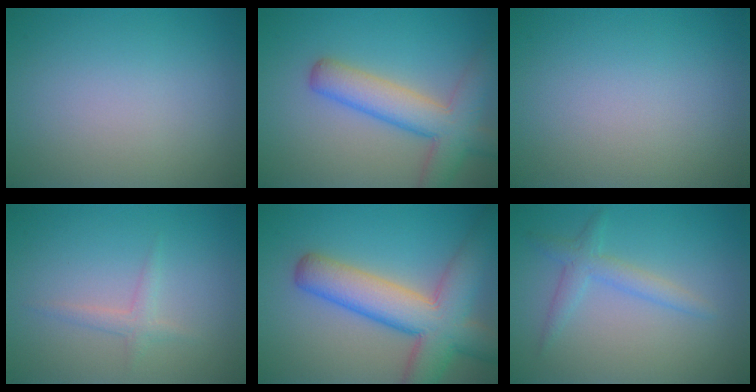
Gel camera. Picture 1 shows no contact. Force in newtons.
{"total": 6.2, "press": 6.2, "slide": 0.4}
{"total": 0.0}
{"total": 1.3, "press": 1.3, "slide": 0.0}
{"total": 9.0, "press": 9.0, "slide": 0.4}
{"total": 2.2, "press": 2.2, "slide": 0.1}